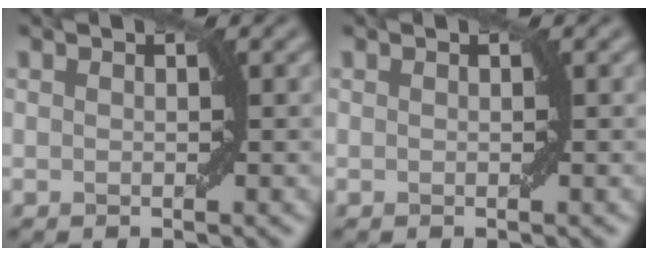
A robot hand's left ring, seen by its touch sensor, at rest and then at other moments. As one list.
[{"total": 0.0}]